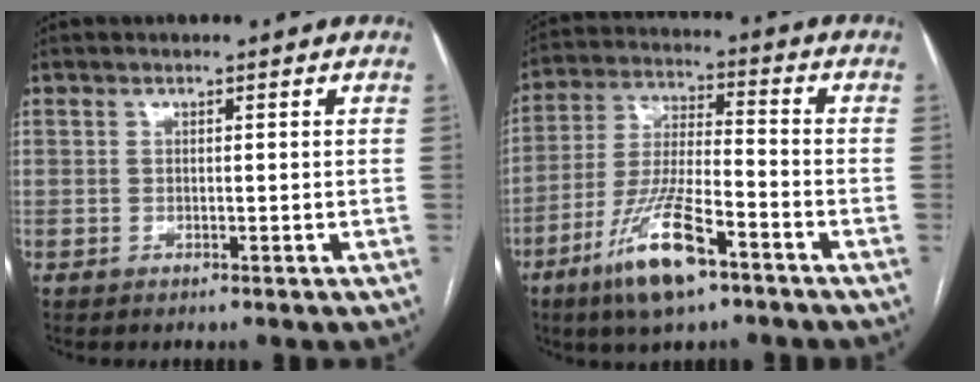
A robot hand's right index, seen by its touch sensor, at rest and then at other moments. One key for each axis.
{"total": 12.9, "fx": -7.5, "fy": 2.7, "fz": 10.1, "tx": -0.208, "ty": -0.015, "tz": -0.137}